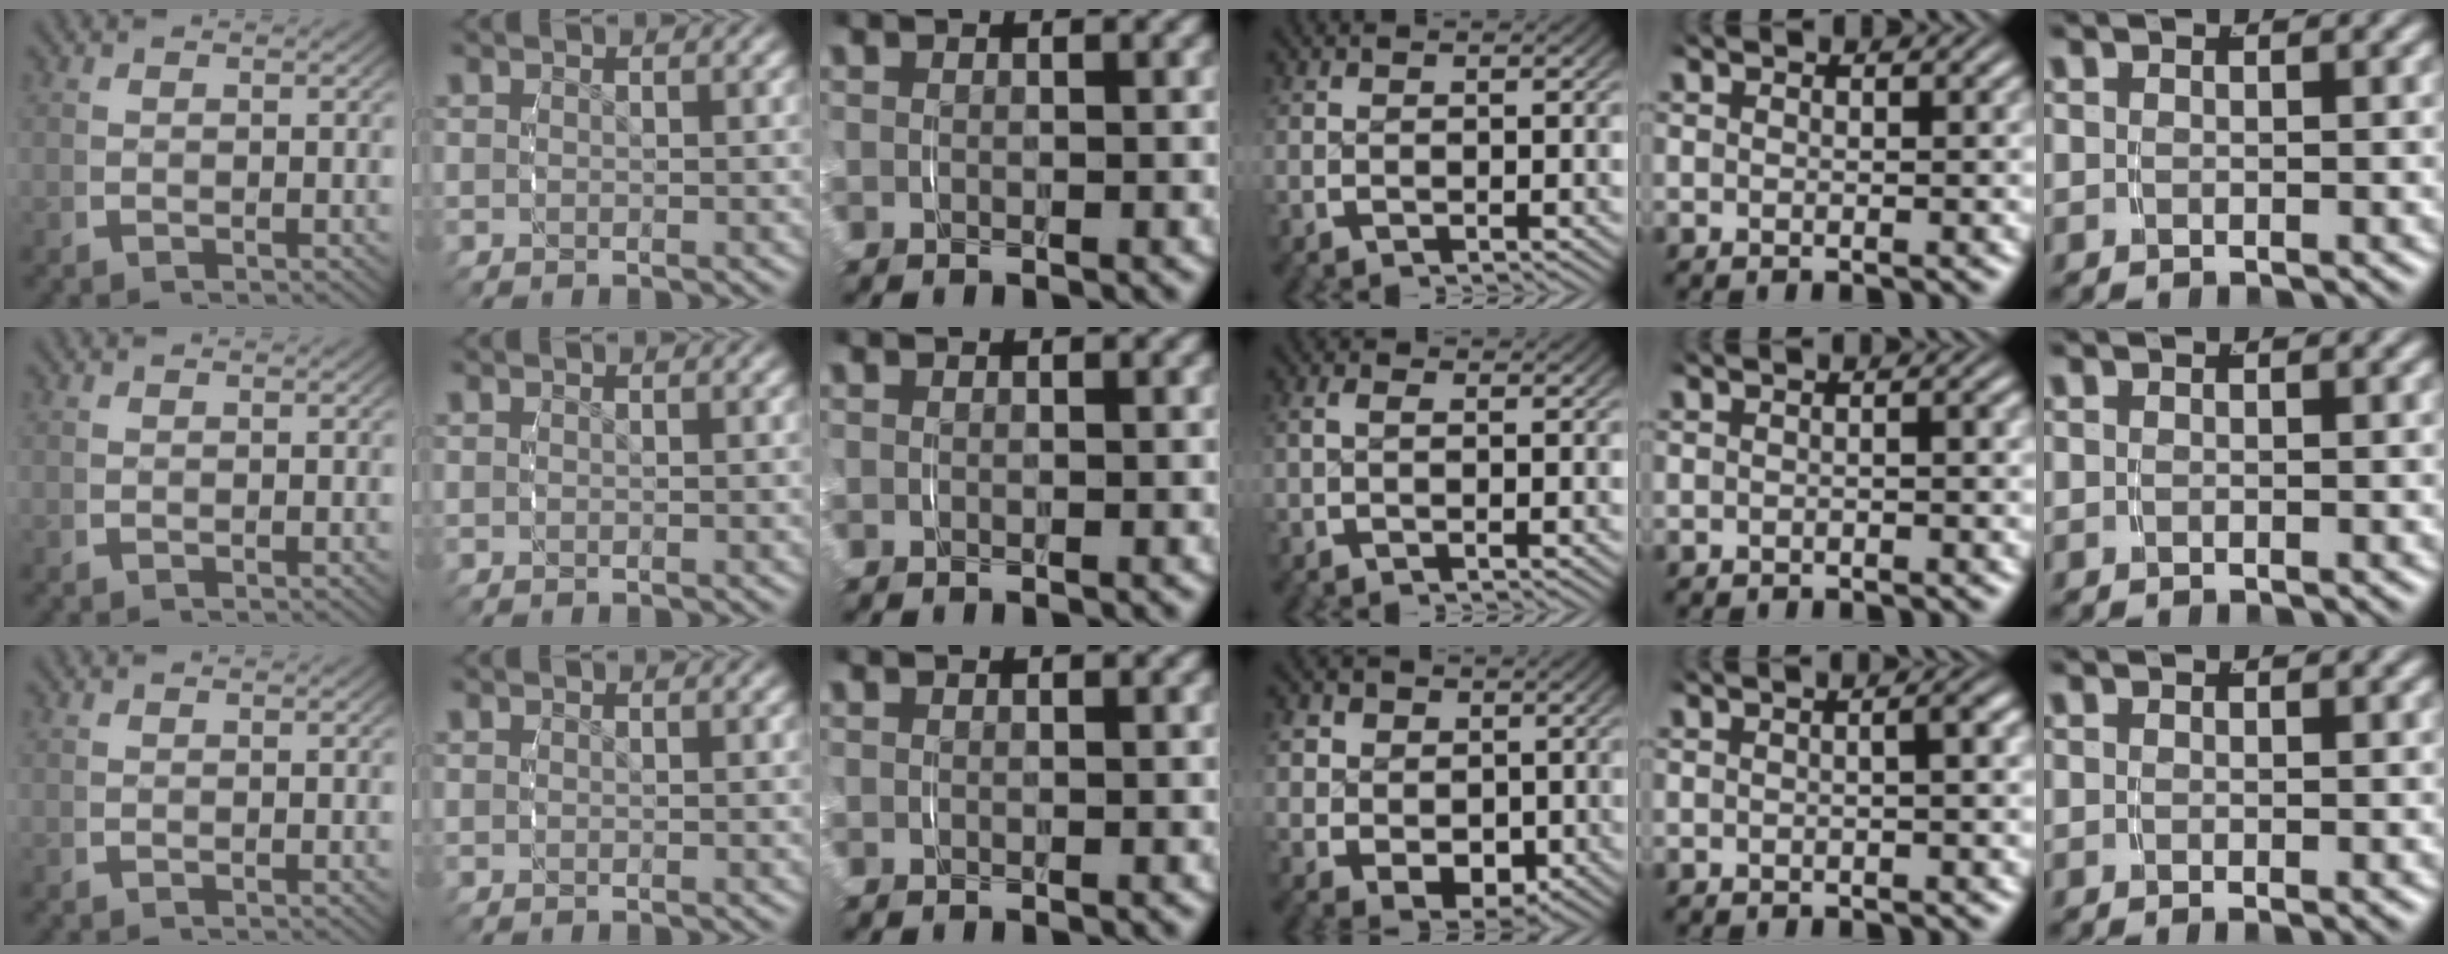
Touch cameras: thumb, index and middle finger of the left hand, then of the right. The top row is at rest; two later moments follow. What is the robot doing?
{"motion": "grasp_and_lifting", "object": "paper towel"}